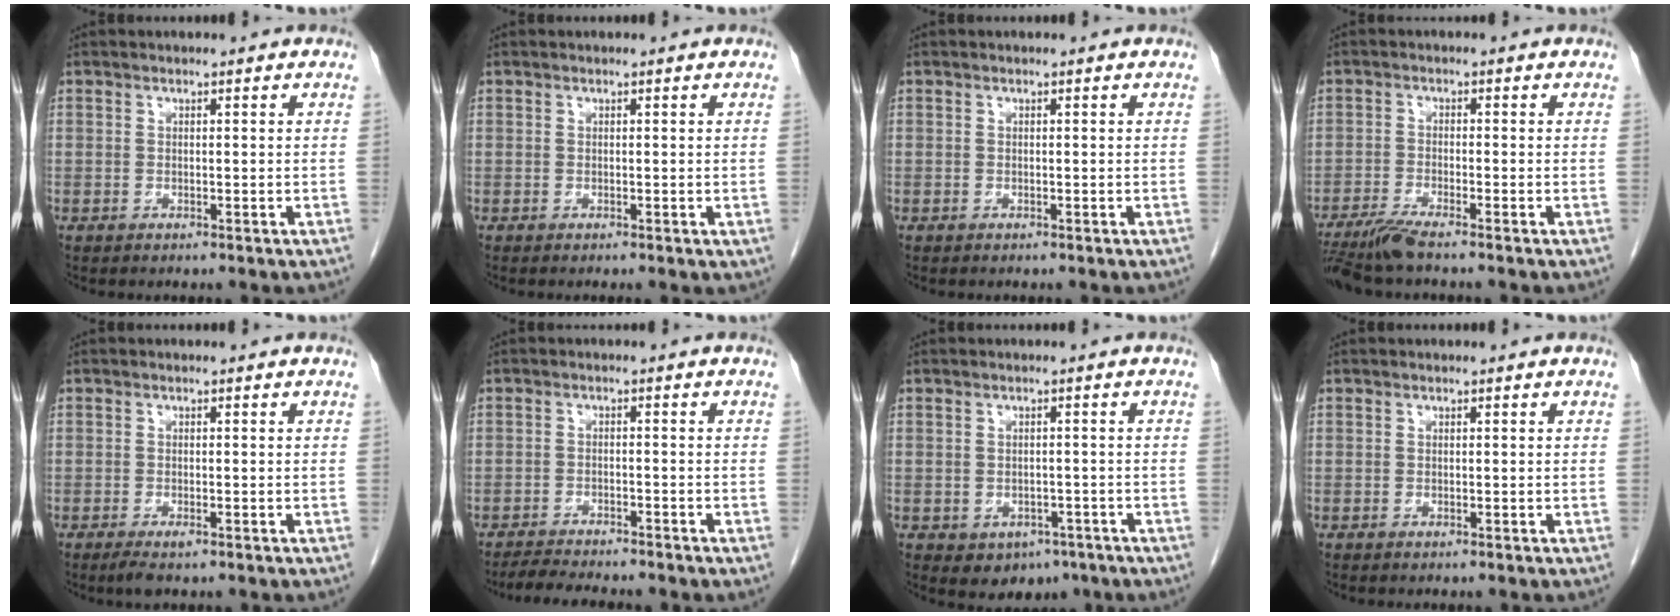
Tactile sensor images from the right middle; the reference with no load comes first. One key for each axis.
{"total": 0.5, "fx": -0.2, "fy": 0.1, "fz": 0.5, "tx": -0.008, "ty": -0.002, "tz": -0.003}
{"total": 0.0}
{"total": 5.1, "fx": -4.4, "fy": -0.4, "fz": 2.6, "tx": -0.049, "ty": -0.018, "tz": -0.082}
{"total": 2.2, "fx": -1.4, "fy": 0.6, "fz": 1.6, "tx": -0.030, "ty": -0.005, "tz": -0.021}
{"total": 5.0, "fx": -4.7, "fy": -0.1, "fz": 1.6, "tx": -0.026, "ty": -0.014, "tz": -0.079}
{"total": 4.3, "fx": -2.4, "fy": 3.2, "fz": 1.7, "tx": -0.013, "ty": 0.002, "tz": -0.023}
{"total": 0.0}